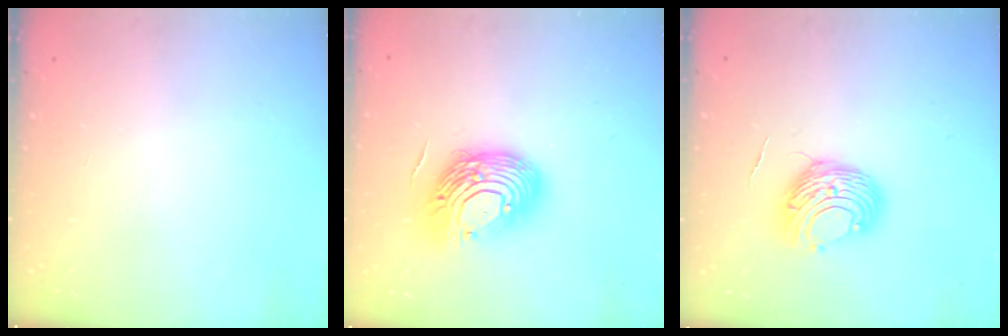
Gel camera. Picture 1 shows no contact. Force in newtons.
{"total": 16.3, "press": 16.2, "slide": 2.1}
{"total": 10.2, "press": 10.2, "slide": 0.8}